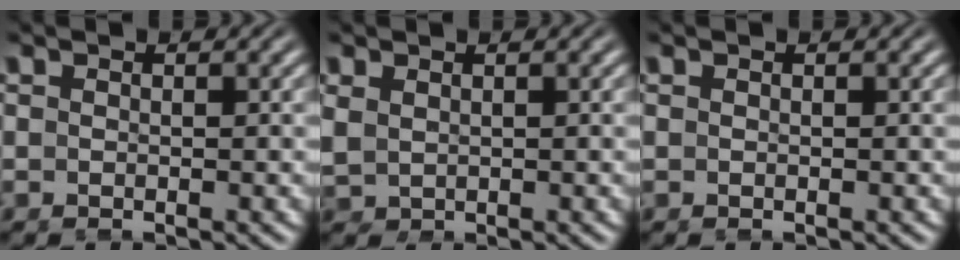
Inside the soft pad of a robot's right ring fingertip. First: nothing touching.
{"total": 2.5, "force": [0.3, 2.4, 0.7], "torque": [-0.033, -0.018, 0.018]}
{"total": 0.0}